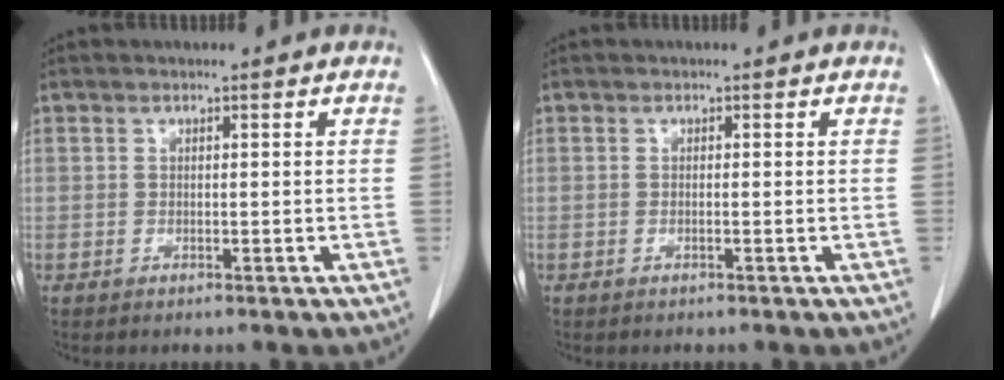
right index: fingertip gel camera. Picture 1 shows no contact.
{"total": 0.0}